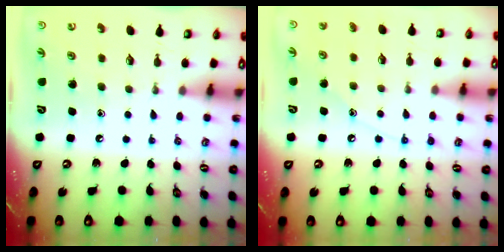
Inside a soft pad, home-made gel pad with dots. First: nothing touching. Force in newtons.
{"total": 7.2, "press": 7.2, "slide": 0.5}